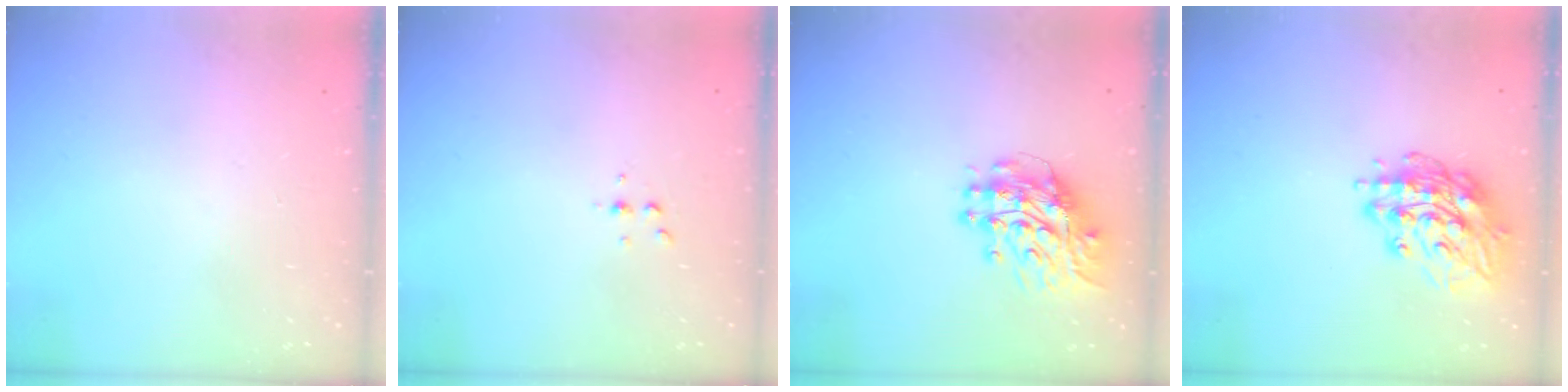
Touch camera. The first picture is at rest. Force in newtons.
{"total": 2.5, "press": 2.4, "slide": 0.2}
{"total": 11.7, "press": 11.6, "slide": 1.2}
{"total": 15.3, "press": 15.3, "slide": 0.8}